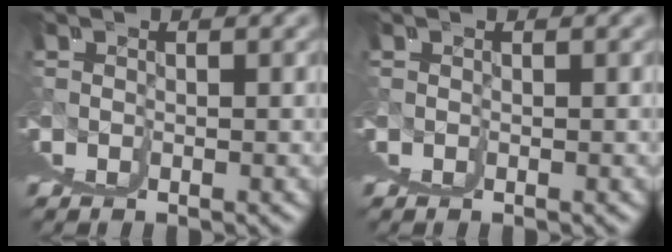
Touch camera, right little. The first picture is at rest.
{"total": 0.0}